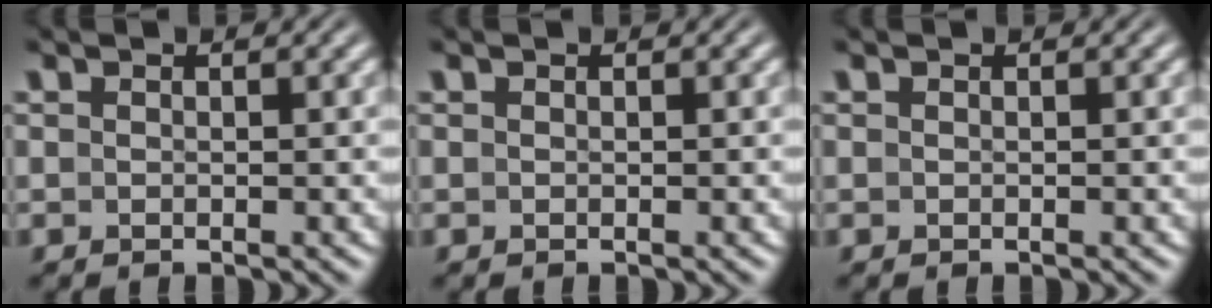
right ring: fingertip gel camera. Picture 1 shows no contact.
{"total": 0.0}
{"total": 0.0}